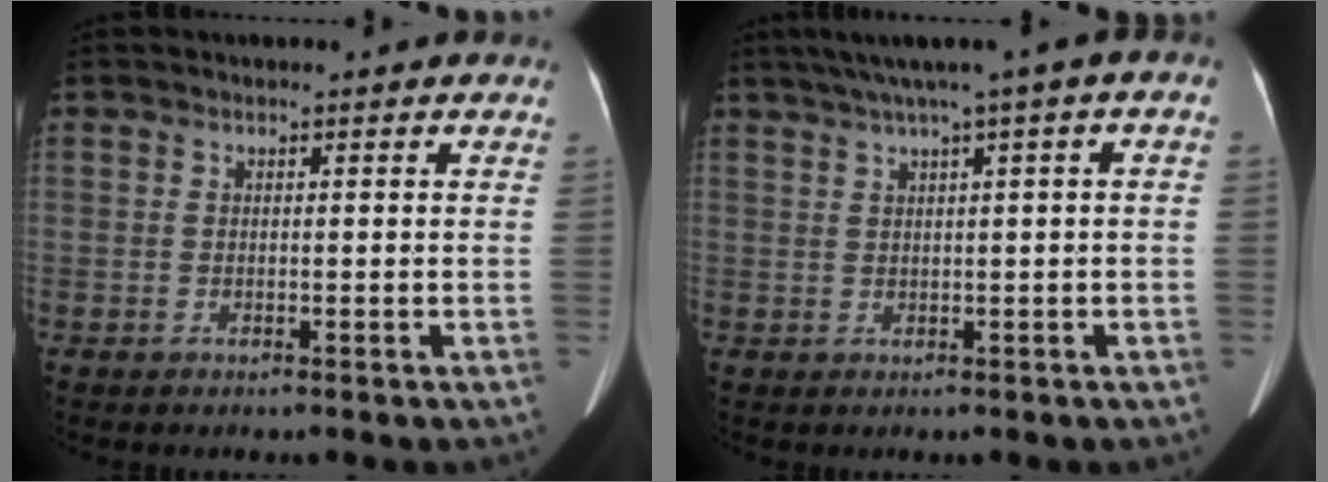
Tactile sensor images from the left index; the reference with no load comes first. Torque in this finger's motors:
{"motor_torque": [0.27, -0.93, 0.07, 0.02]}